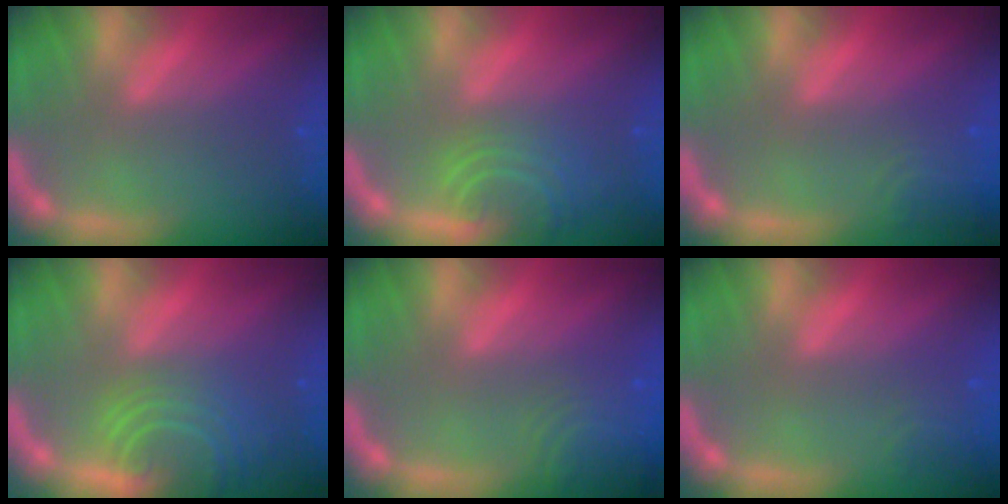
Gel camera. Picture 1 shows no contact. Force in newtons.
{"total": 4.5}
{"total": 2.4}
{"total": 6.6}
{"total": 4.5}
{"total": 1.4}